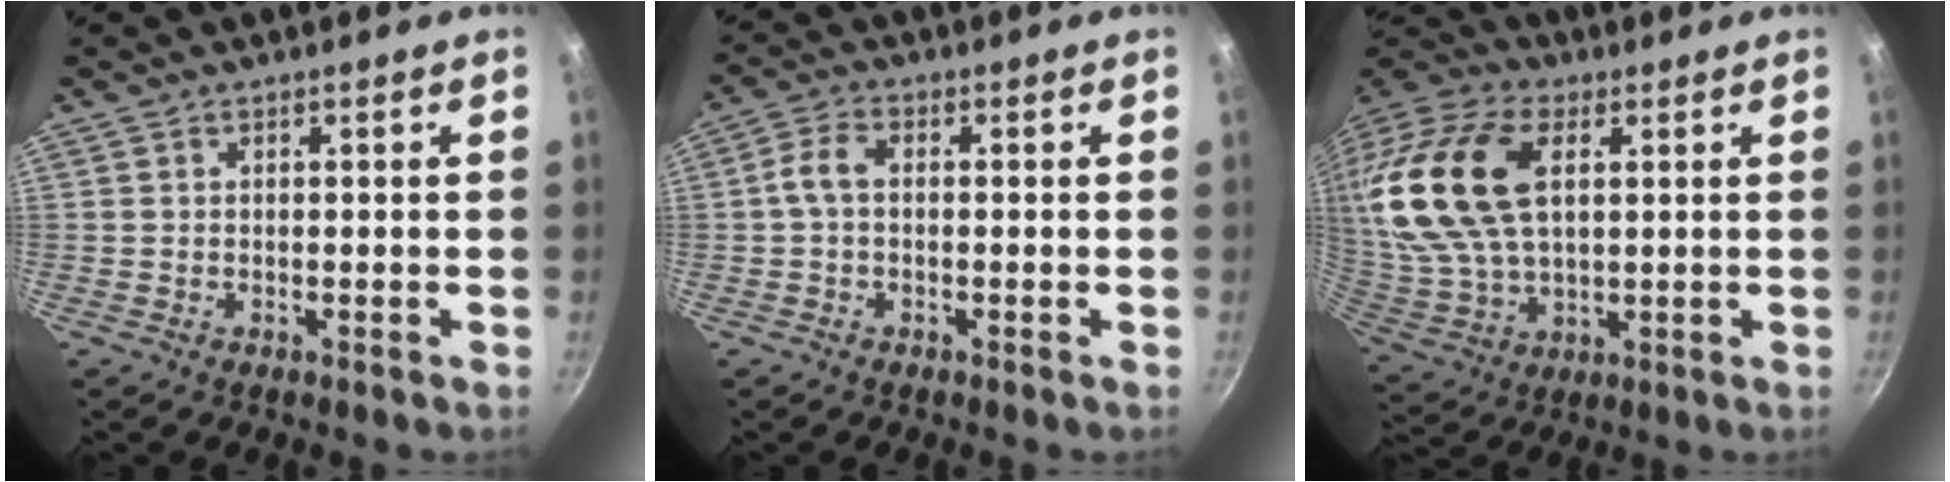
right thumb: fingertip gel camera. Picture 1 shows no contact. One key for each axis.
{"total": 3.8, "fx": -0.3, "fy": 2.3, "fz": 3.0, "tx": -0.063, "ty": 0.018, "tz": -0.013}
{"total": 25.6, "fx": 7.1, "fy": 15.6, "fz": 19.0, "tx": -0.415, "ty": 0.004, "tz": 0.130}